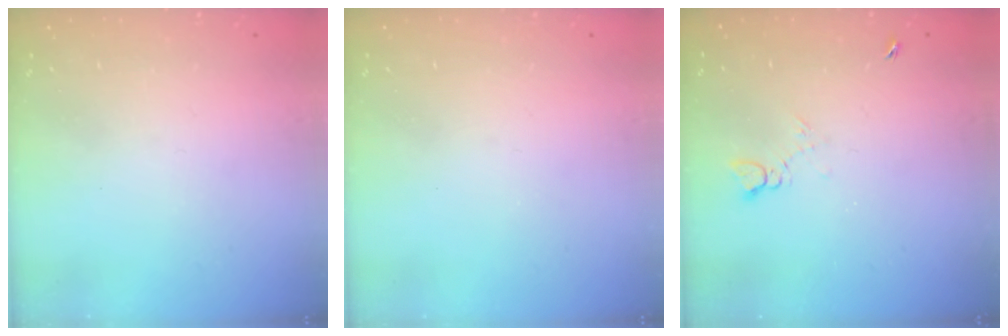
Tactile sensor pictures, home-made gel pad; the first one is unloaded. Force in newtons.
{"total": 0.0}
{"total": 3.0, "press": 2.9, "slide": 0.4}